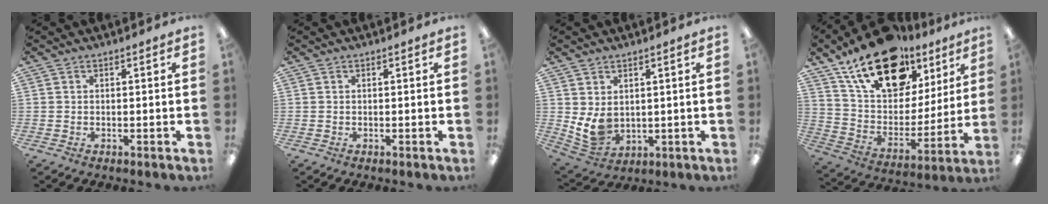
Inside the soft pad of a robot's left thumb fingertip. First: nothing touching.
{"total": 0.0}
{"total": 6.6, "force": [1.9, 4.9, 4.0], "torque": [-0.081, -0.013, 0.038]}
{"total": 21.9, "force": [14.8, 11.7, 11.2], "torque": [-0.189, -0.080, 0.266]}